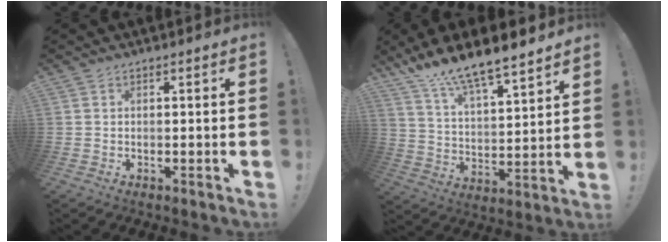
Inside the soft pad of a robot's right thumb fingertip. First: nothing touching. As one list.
[{"total": 12.1, "force": [11.1, 1.3, 4.4], "torque": [-0.096, -0.095, 0.196]}]